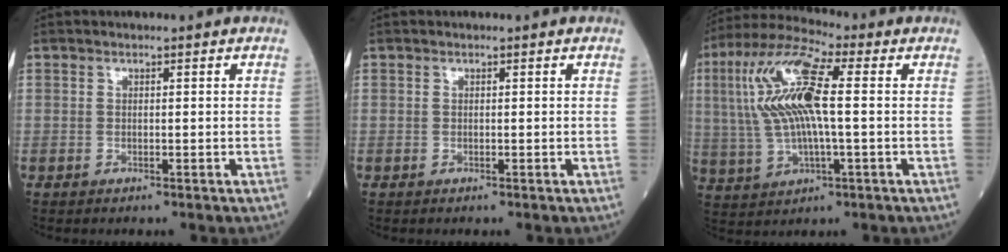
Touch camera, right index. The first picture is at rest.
{"total": 0.0}
{"total": 14.1, "force": [1.9, 3.1, 13.7], "torque": [-0.296, 0.023, 0.034]}